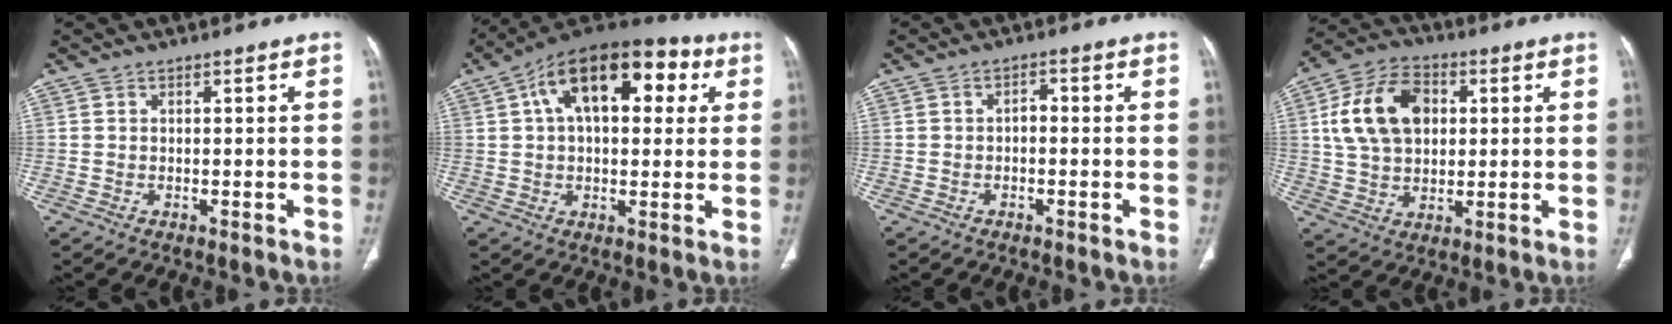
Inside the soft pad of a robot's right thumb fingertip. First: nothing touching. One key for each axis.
{"total": 20.3, "fx": 6.3, "fy": 11.1, "fz": 15.8, "tx": -0.214, "ty": 0.032, "tz": 0.089}
{"total": 1.7, "fx": -0.4, "fy": 1.1, "fz": 1.2, "tx": -0.013, "ty": 0.010, "tz": -0.011}
{"total": 14.8, "fx": 3.1, "fy": 10.2, "fz": 10.2, "tx": -0.167, "ty": 0.011, "tz": 0.053}